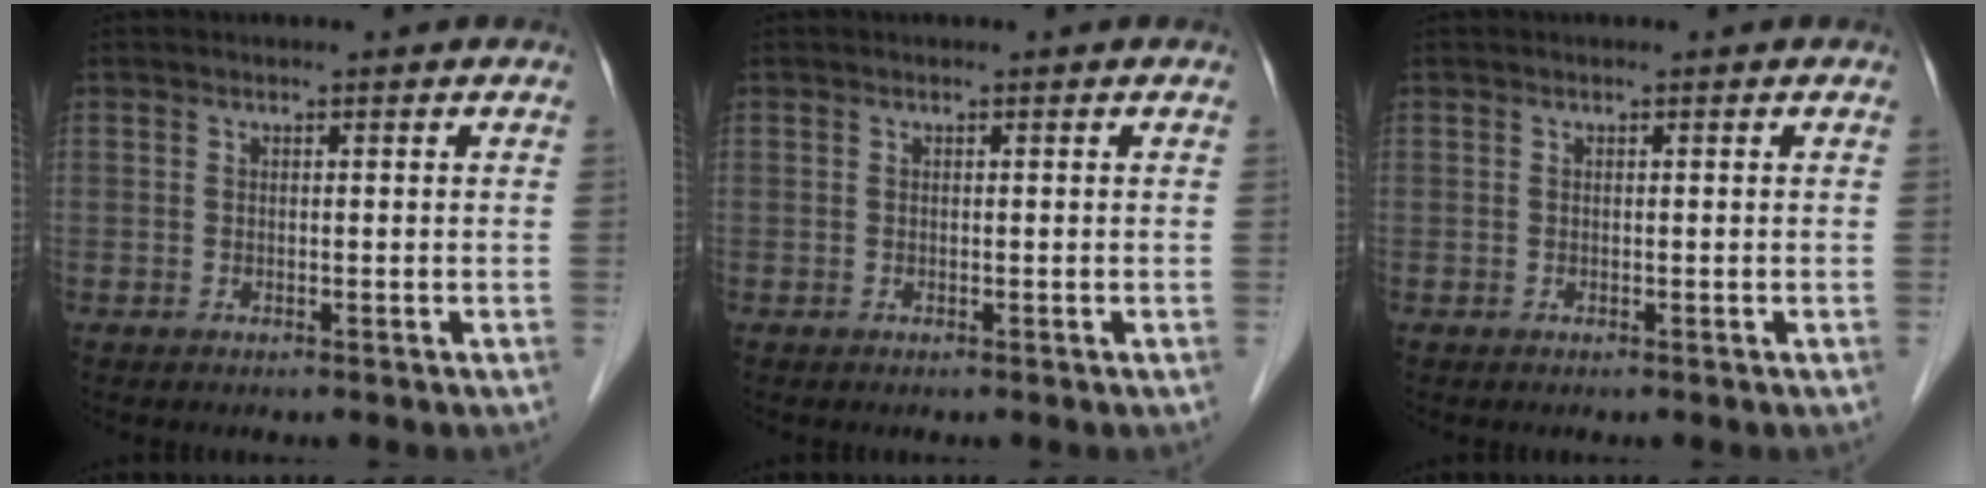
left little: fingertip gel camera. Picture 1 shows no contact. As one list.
[{"total": 0.0}, {"total": 0.0}]